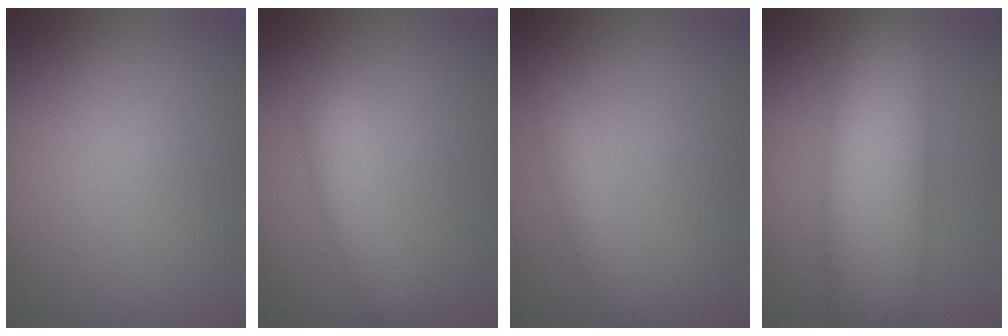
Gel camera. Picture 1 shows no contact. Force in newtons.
{"total": 3.4, "press": 3.4, "slide": 0.1}
{"total": 1.5, "press": 1.5, "slide": 0.1}
{"total": 10.6, "press": 10.6, "slide": 0.3}